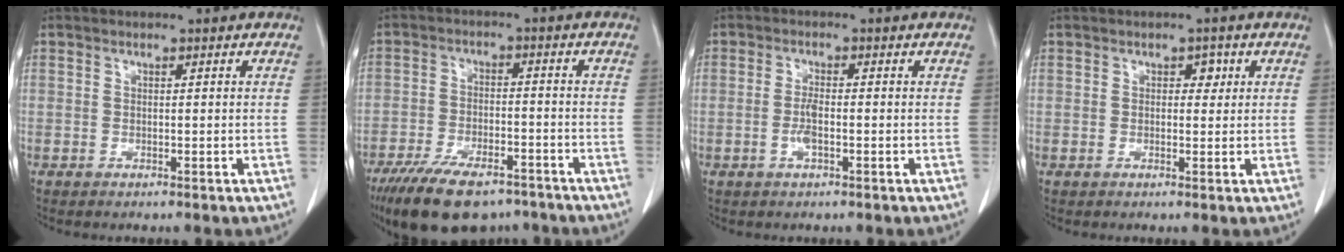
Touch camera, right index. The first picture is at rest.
{"total": 14.7, "force": [-11.1, 5.7, 7.8], "torque": [-0.147, -0.012, -0.180]}
{"total": 2.6, "force": [-0.8, 0.6, 2.4], "torque": [-0.053, 0.000, -0.016]}
{"total": 1.9, "force": [0.7, 1.2, 1.2], "torque": [-0.010, 0.005, 0.007]}